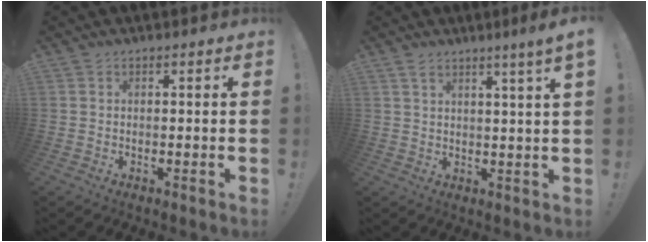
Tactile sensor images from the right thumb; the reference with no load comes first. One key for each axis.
{"total": 4.4, "fx": 2.7, "fy": -0.8, "fz": 3.4, "tx": -0.048, "ty": -0.020, "tz": 0.041}